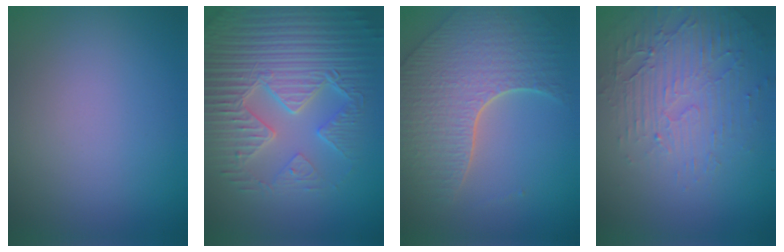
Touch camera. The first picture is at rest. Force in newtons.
{"total": 8.3, "press": 6.4, "slide": 5.3}
{"total": 7.7, "press": 5.5, "slide": 5.4}
{"total": 5.6, "press": 3.3, "slide": 4.5}